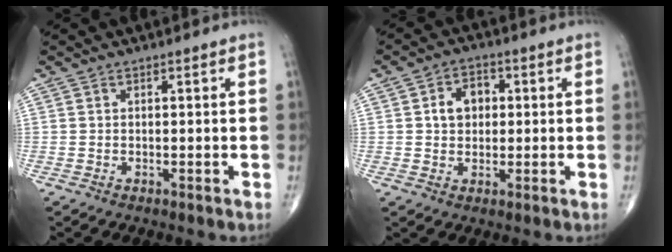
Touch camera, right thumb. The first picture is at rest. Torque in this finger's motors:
{"motor_torque": [-0.25, -0.23, 0.11, -0.06, 0.05]}